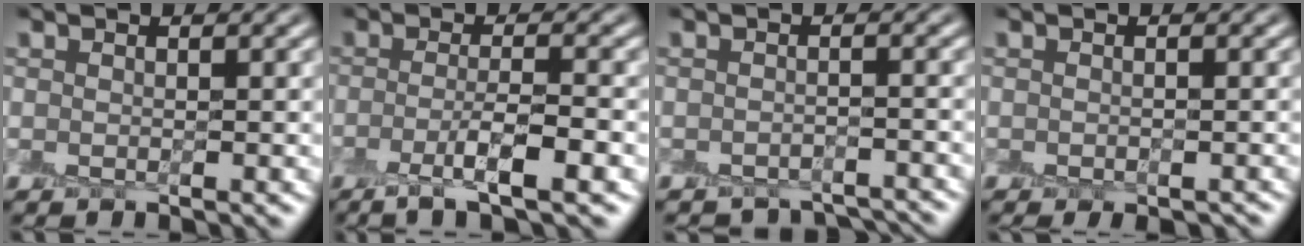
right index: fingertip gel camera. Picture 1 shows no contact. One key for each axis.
{"total": 4.0, "fx": -1.9, "fy": 0.5, "fz": 3.5, "tx": -0.060, "ty": -0.002, "tz": -0.038}
{"total": 2.9, "fx": -2.9, "fy": 0.3, "fz": -0.2, "tx": 0.010, "ty": -0.008, "tz": -0.041}
{"total": 1.0, "fx": -0.8, "fy": 0.3, "fz": 0.6, "tx": -0.007, "ty": -0.009, "tz": -0.010}